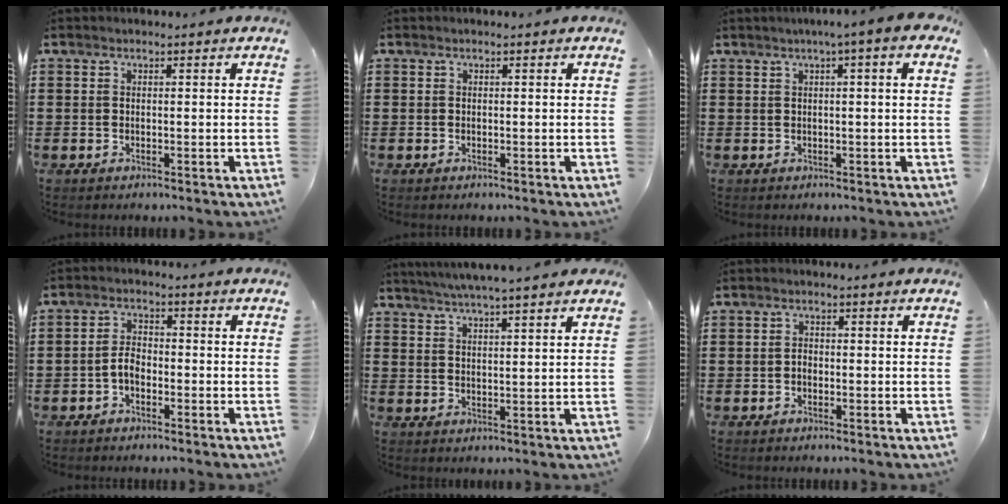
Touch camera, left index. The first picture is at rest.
{"total": 0.0}
{"total": 2.0, "force": [0.3, -0.1, 2.0], "torque": [-0.036, -0.002, 0.004]}
{"total": 3.1, "force": [-1.4, 1.7, 2.3], "torque": [-0.057, 0.003, -0.032]}
{"total": 4.1, "force": [3.8, -0.7, 1.5], "torque": [-0.040, -0.014, 0.066]}
{"total": 1.0, "force": [-0.3, 0.7, 0.7], "torque": [-0.016, 0.001, -0.007]}